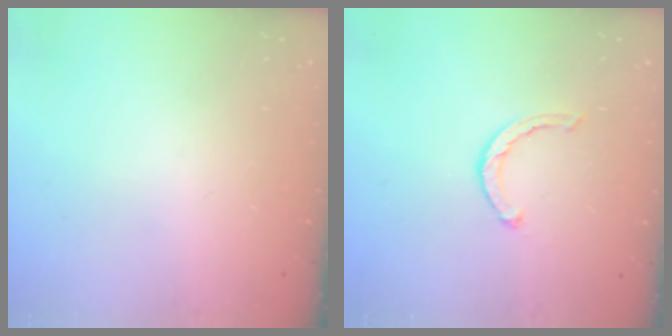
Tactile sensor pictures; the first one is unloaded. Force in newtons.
{"total": 2.7, "press": 2.7, "slide": 0.4}